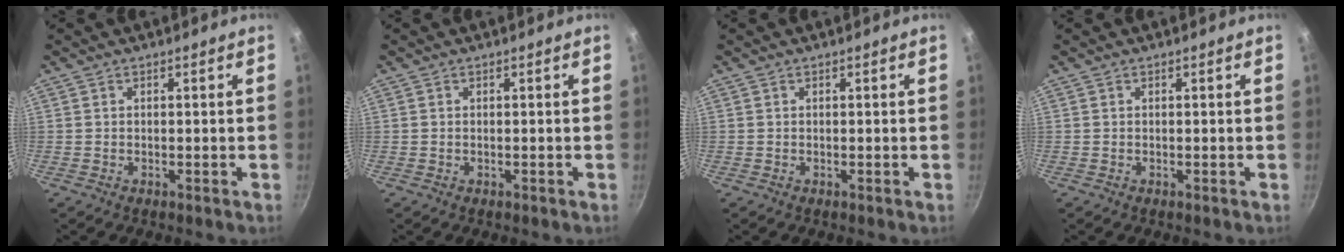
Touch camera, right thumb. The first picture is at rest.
{"total": 0.0}
{"total": 0.0}
{"total": 0.0}